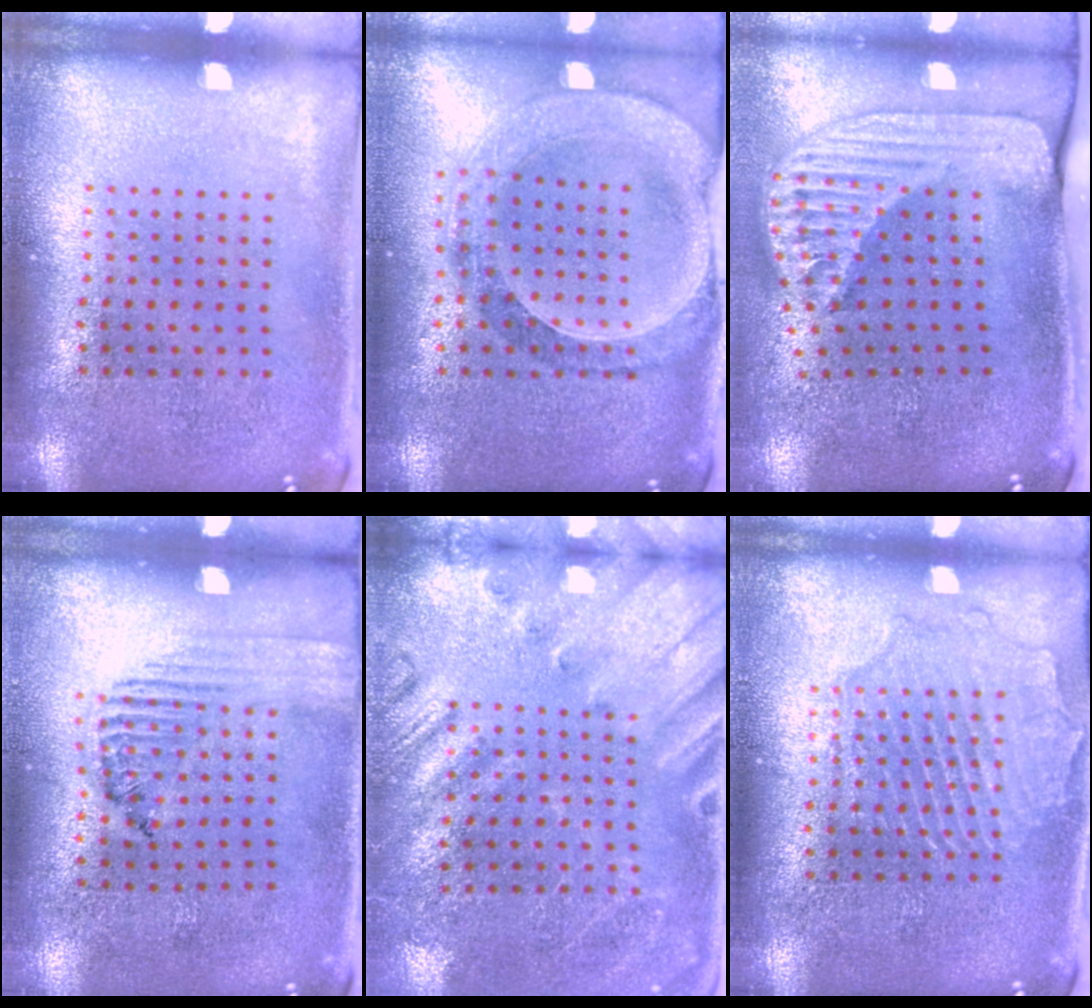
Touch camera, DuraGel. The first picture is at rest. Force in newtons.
{"total": 1.4, "press": 1.4, "slide": 0.3}
{"total": 2.5, "press": 1.8, "slide": 1.7}
{"total": 1.6, "press": 1.2, "slide": 1.0}
{"total": 2.4, "press": 2.0, "slide": 1.3}
{"total": 2.1, "press": 2.1, "slide": 0.2}